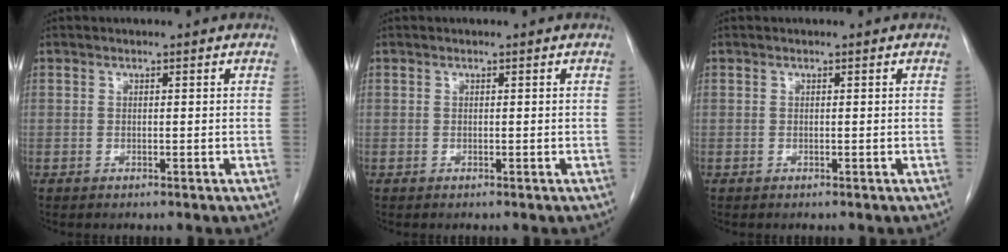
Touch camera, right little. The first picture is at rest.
{"total": 0.0}
{"total": 0.0}